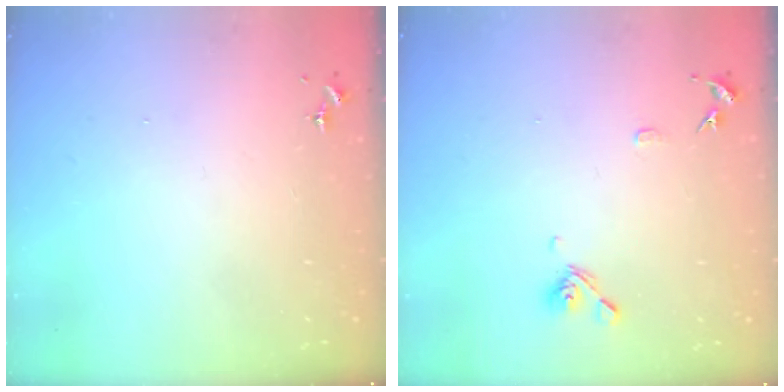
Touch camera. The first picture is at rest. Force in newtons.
{"total": 8.6, "press": 8.4, "slide": 1.6}